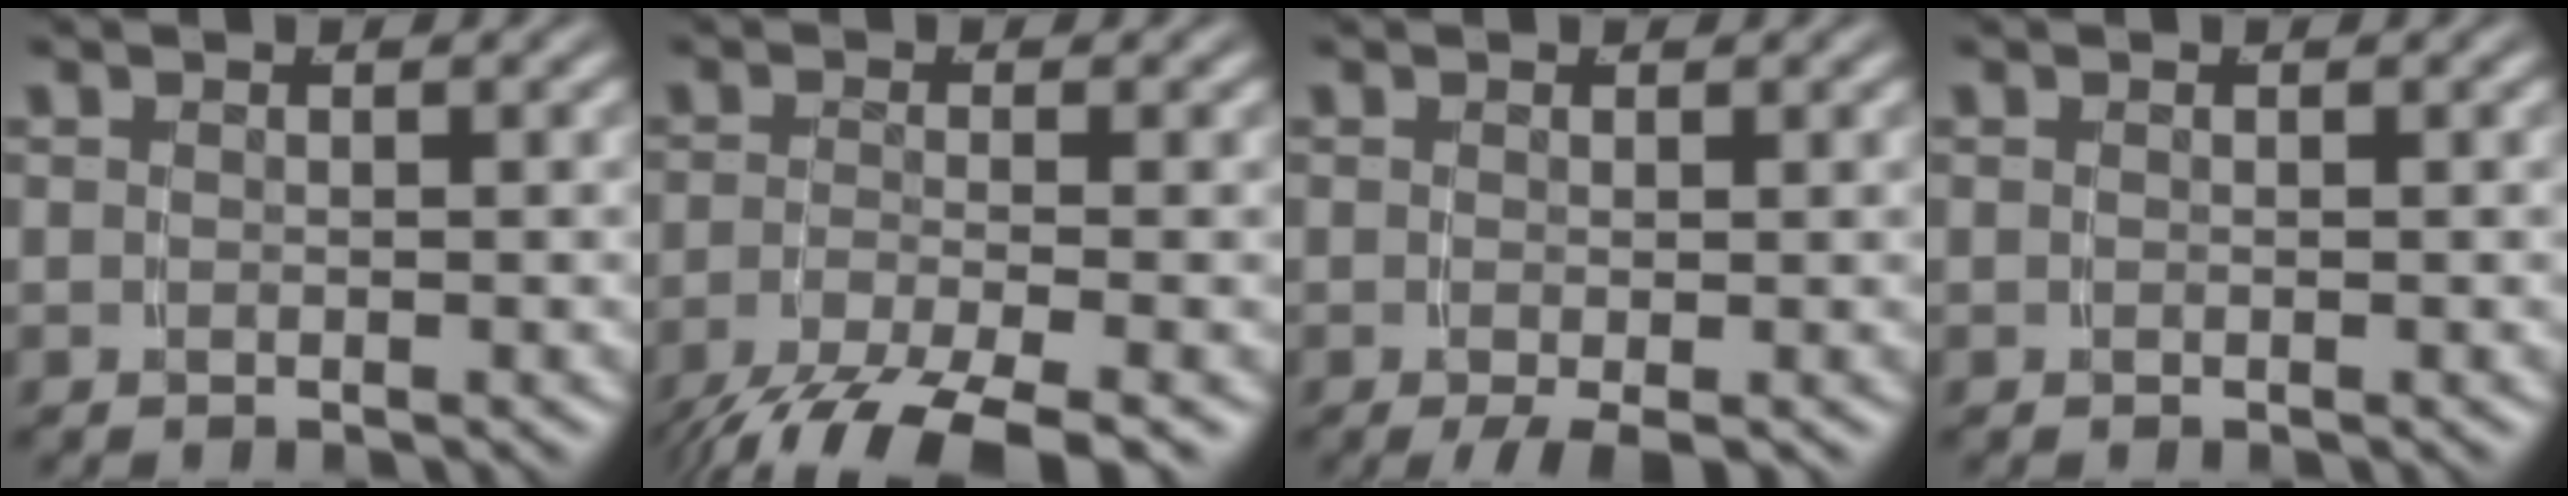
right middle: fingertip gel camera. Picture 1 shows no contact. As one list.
[{"total": 6.2, "force": [-3.9, 2.1, 4.3], "torque": [-0.083, -0.024, -0.044]}, {"total": 3.2, "force": [-2.0, 1.2, 2.2], "torque": [-0.030, -0.013, -0.021]}, {"total": 0.0}]